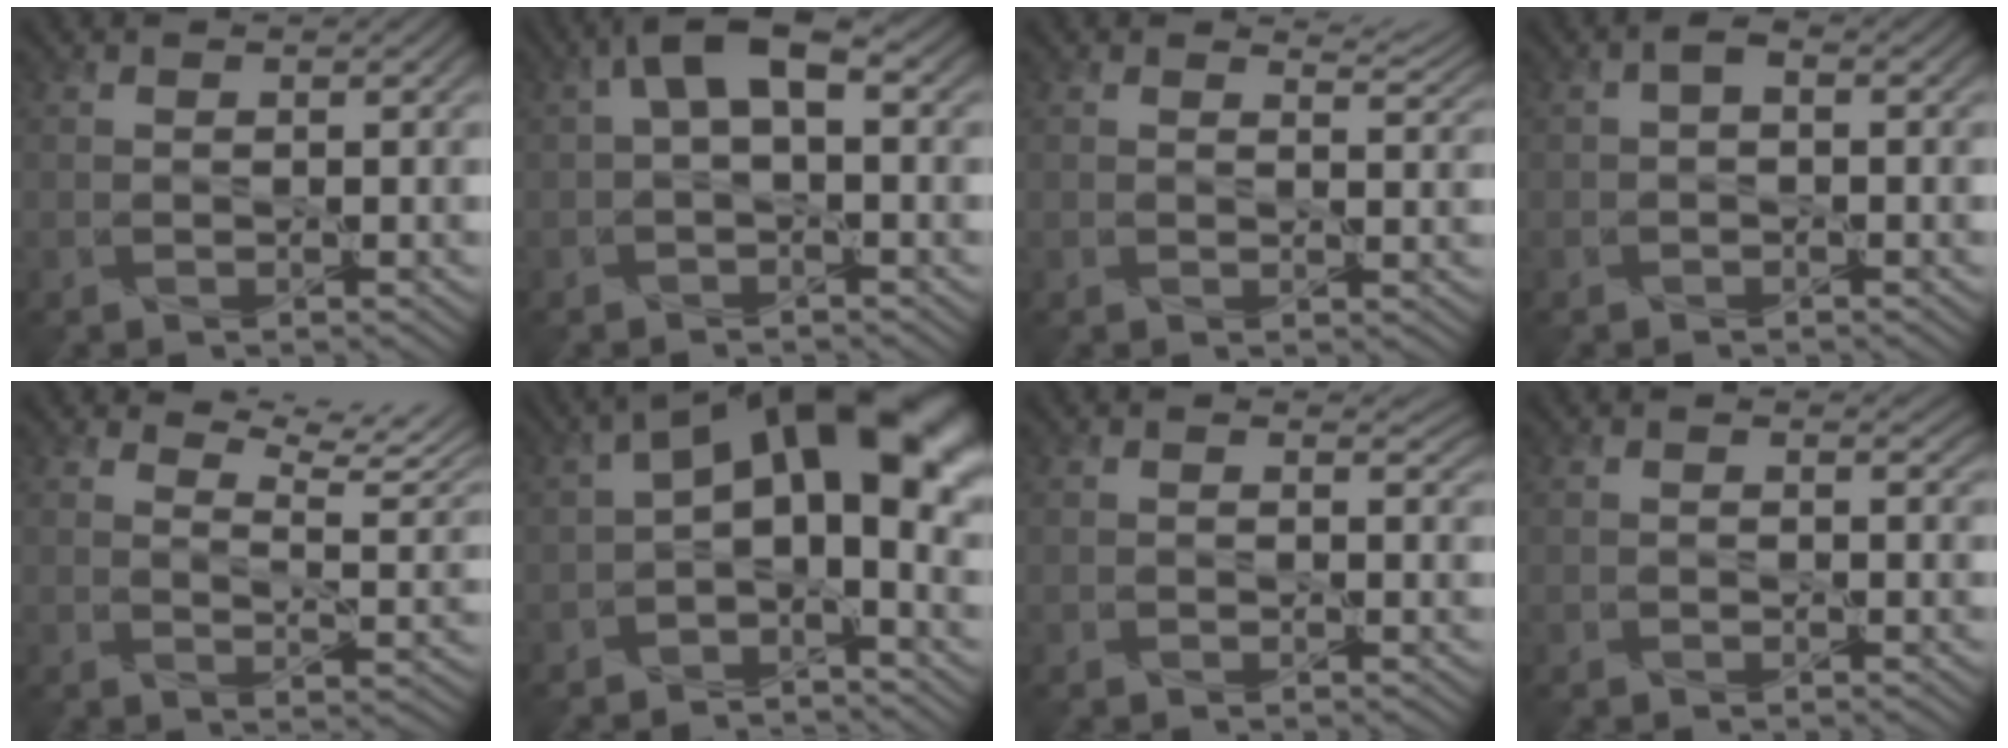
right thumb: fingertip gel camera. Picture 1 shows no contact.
{"total": 5.4, "force": [1.0, 2.5, 4.7], "torque": [-0.089, 0.014, 0.013]}
{"total": 2.7, "force": [2.2, 0.9, 1.2], "torque": [-0.020, -0.002, 0.032]}
{"total": 2.0, "force": [-0.1, 1.1, 1.6], "torque": [-0.024, 0.006, -0.006]}
{"total": 6.9, "force": [5.6, 1.6, 3.7], "torque": [-0.077, 0.003, 0.086]}
{"total": 11.8, "force": [1.0, 5.9, 10.1], "torque": [-0.157, 0.010, 0.009]}
{"total": 1.3, "force": [0.9, 0.8, 0.5], "torque": [-0.009, -0.007, 0.013]}
{"total": 0.7, "force": [0.5, 0.4, 0.3], "torque": [-0.006, -0.004, 0.009]}